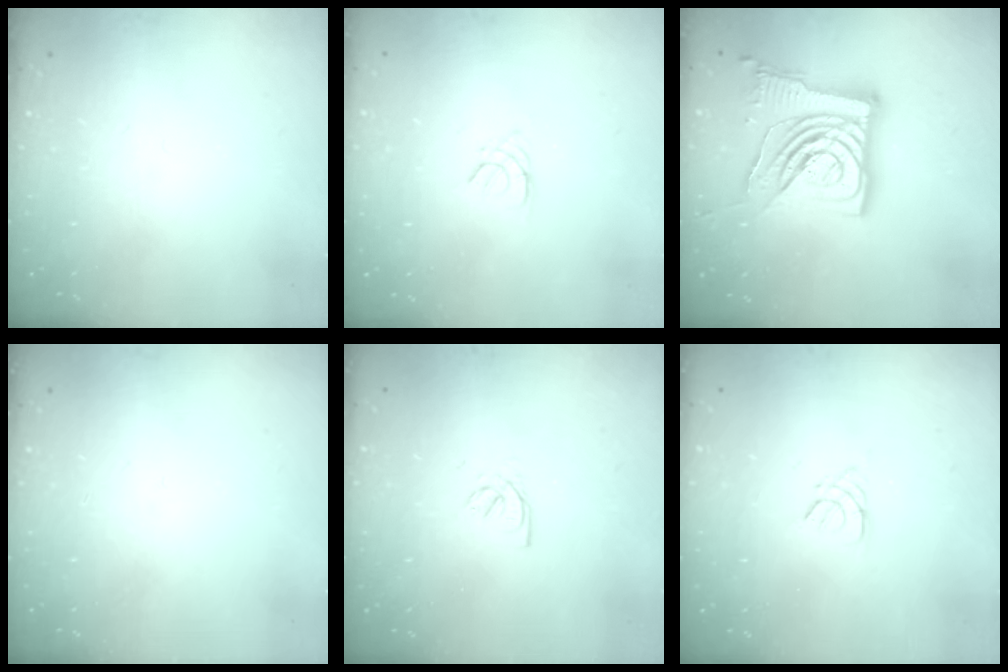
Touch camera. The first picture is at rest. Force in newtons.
{"total": 1.3, "press": 1.3, "slide": 0.3}
{"total": 16.6, "press": 16.4, "slide": 2.1}
{"total": 0.0}
{"total": 2.0, "press": 2.0, "slide": 0.4}
{"total": 2.7, "press": 2.7, "slide": 0.5}